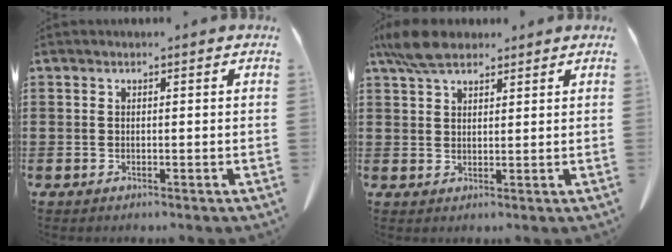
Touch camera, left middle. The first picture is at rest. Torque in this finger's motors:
{"motor_torque": [0.97, 0.58, 0.23, 0.15]}